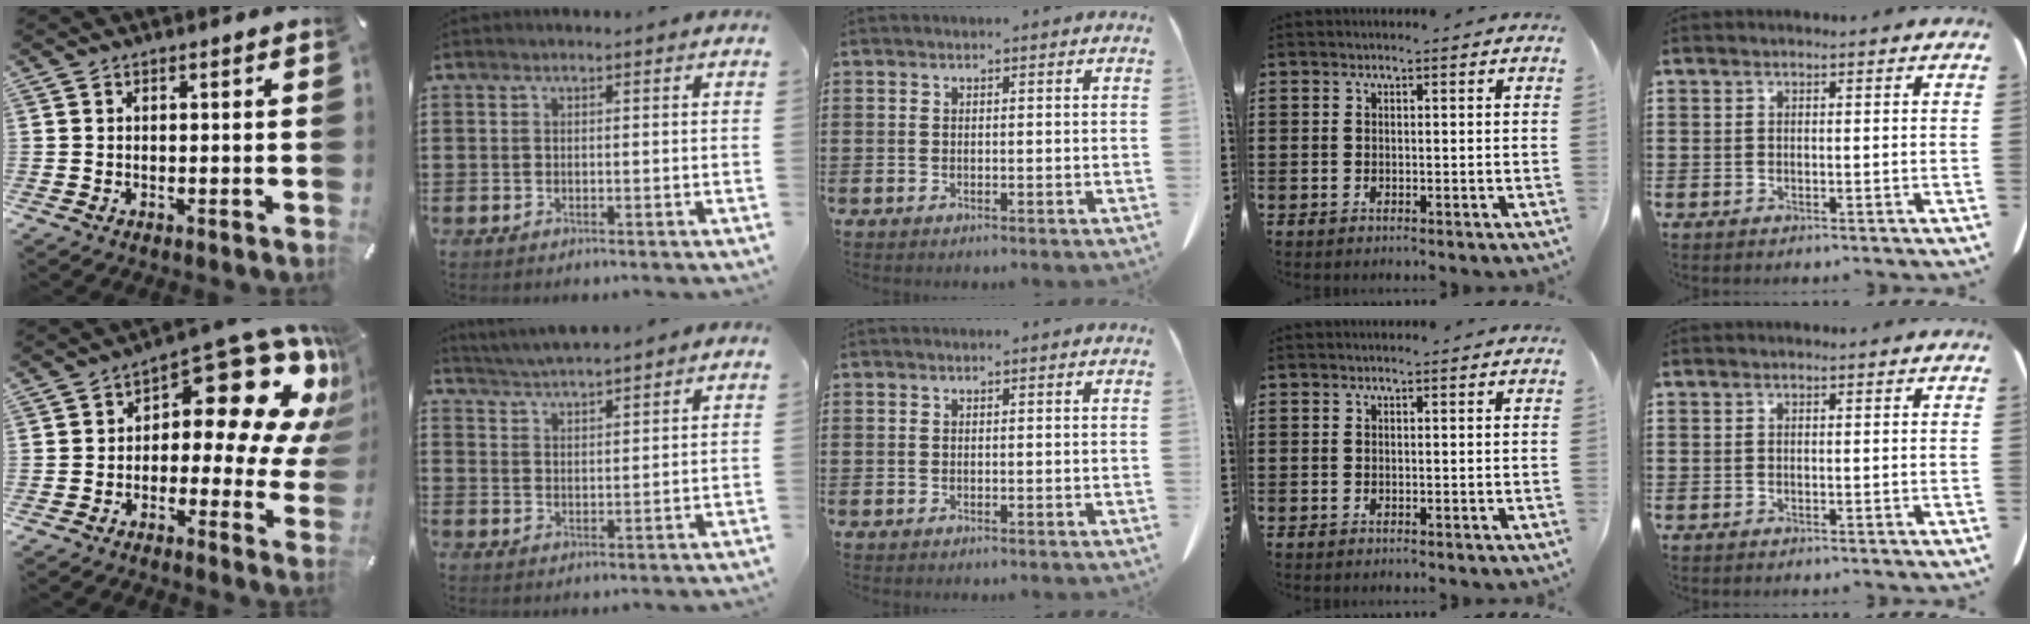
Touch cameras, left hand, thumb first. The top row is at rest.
{"thumb": {"total": 16.9, "force": [8.4, 8.2, 12.1], "torque": [-0.155, -0.074, 0.134]}, "index": {"total": 3.7, "force": [3.6, -0.3, 0.3], "torque": [-0.020, -0.013, 0.064]}}